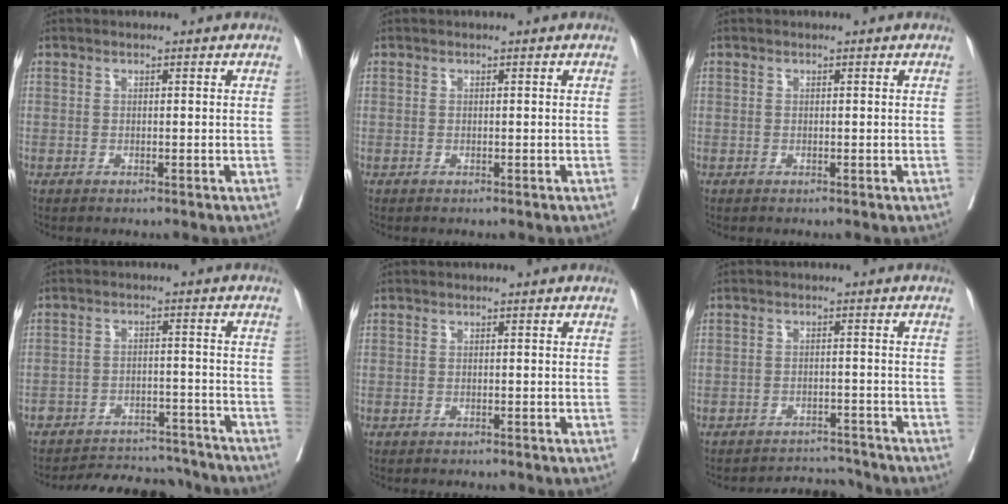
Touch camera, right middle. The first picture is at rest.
{"total": 0.0}
{"total": 0.0}
{"total": 13.7, "force": [-13.0, 3.6, 2.6], "torque": [-0.039, 0.013, -0.173]}
{"total": 1.8, "force": [-1.7, 0.3, 0.6], "torque": [-0.011, -0.004, -0.020]}
{"total": 5.4, "force": [-5.3, 0.5, -0.9], "torque": [0.013, 0.007, -0.080]}